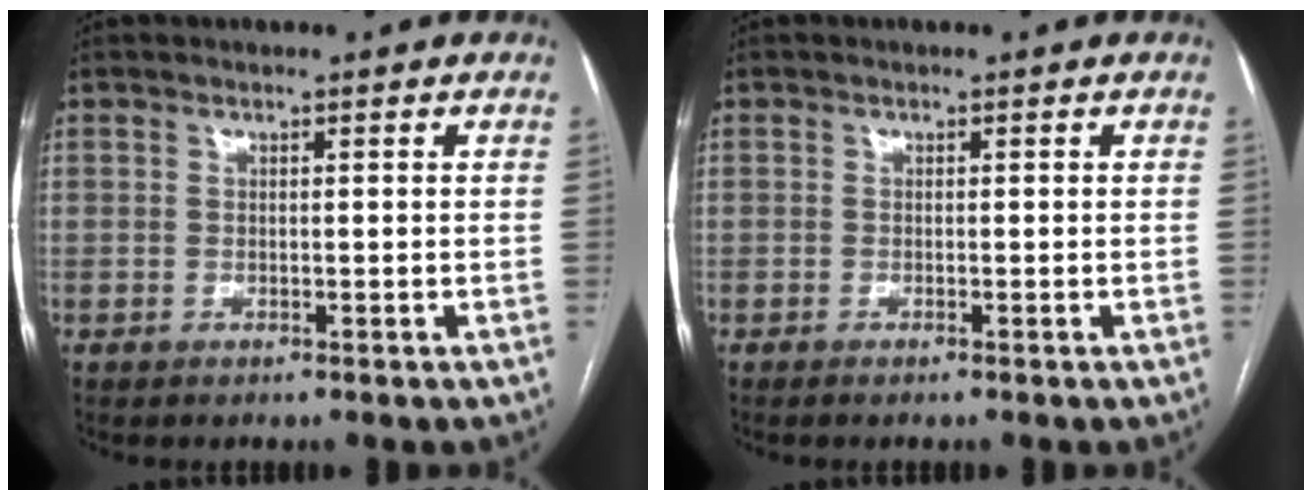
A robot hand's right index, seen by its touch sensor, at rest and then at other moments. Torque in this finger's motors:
{"motor_torque": [0.00, -0.02, 0.11, 0.01]}